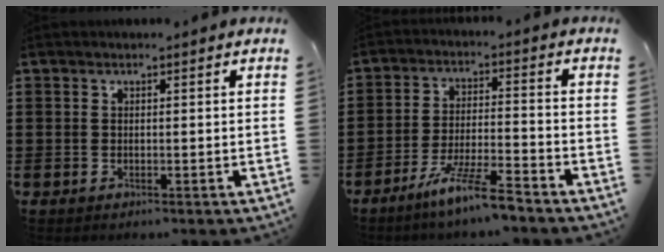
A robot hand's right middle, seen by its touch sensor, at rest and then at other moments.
{"total": 7.9, "force": [-6.4, 0.0, 4.7], "torque": [-0.100, -0.010, -0.122]}